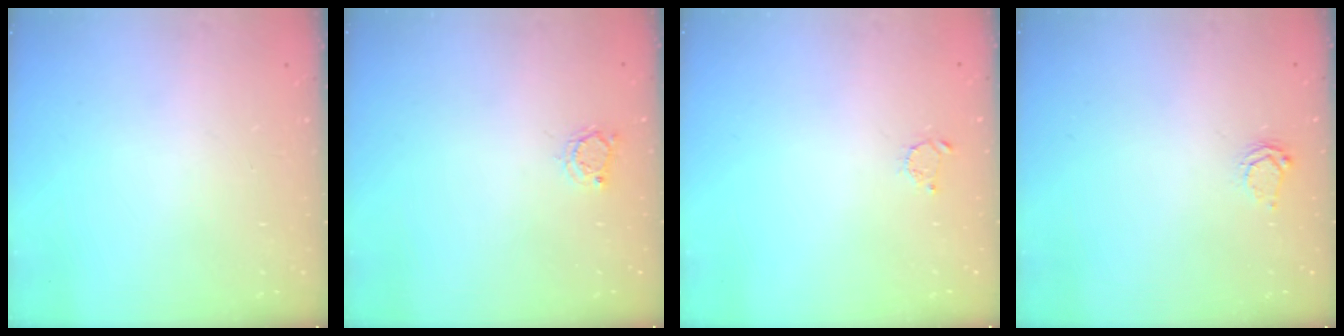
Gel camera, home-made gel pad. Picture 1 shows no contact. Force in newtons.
{"total": 2.8, "press": 2.8, "slide": 0.4}
{"total": 2.2, "press": 2.2, "slide": 0.3}
{"total": 3.5, "press": 3.5, "slide": 0.4}